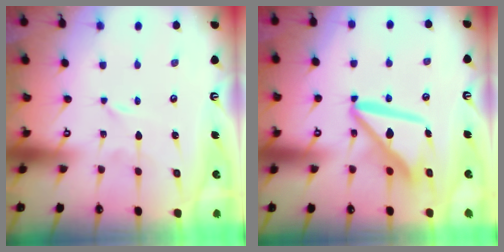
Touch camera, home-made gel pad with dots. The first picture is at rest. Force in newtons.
{"total": 14.6, "press": 14.5, "slide": 1.8}